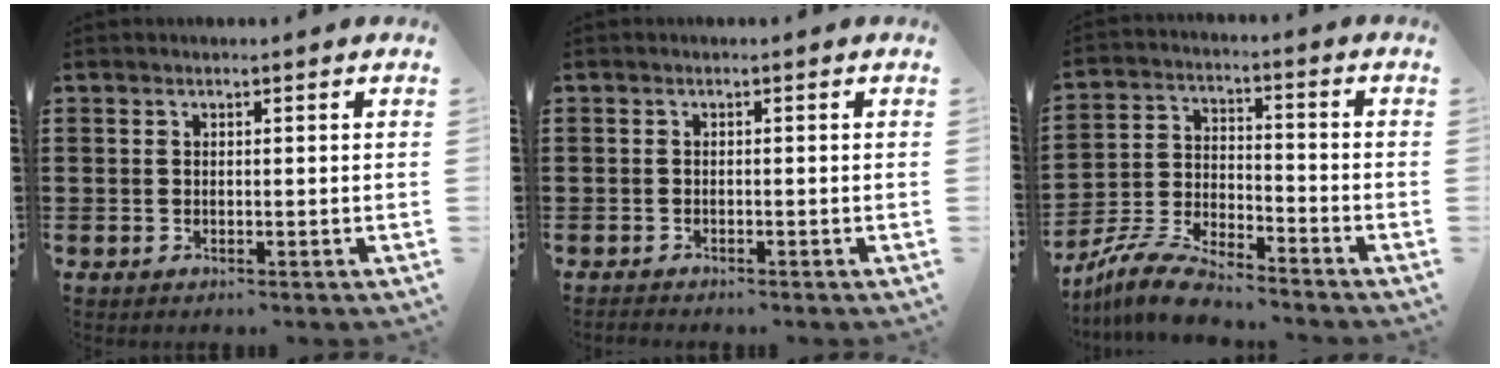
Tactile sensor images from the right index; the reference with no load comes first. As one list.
[{"total": 0.7, "force": [-0.7, 0.1, -0.1], "torque": [0.000, 0.001, -0.015]}, {"total": 7.2, "force": [-6.8, 0.5, 2.4], "torque": [-0.059, 0.000, -0.132]}]